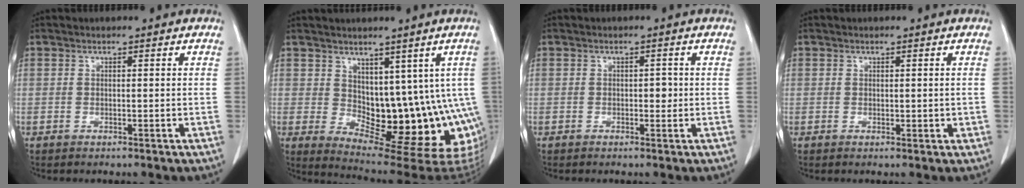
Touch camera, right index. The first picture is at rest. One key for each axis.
{"total": 14.7, "fx": 0.6, "fy": 8.2, "fz": 12.2, "tx": -0.144, "ty": -0.008, "tz": 0.025}
{"total": 1.5, "fx": 0.0, "fy": 0.9, "fz": 1.3, "tx": -0.013, "ty": 0.002, "tz": 0.000}
{"total": 1.4, "fx": 0.1, "fy": 0.9, "fz": 1.1, "tx": -0.012, "ty": -0.003, "tz": 0.004}